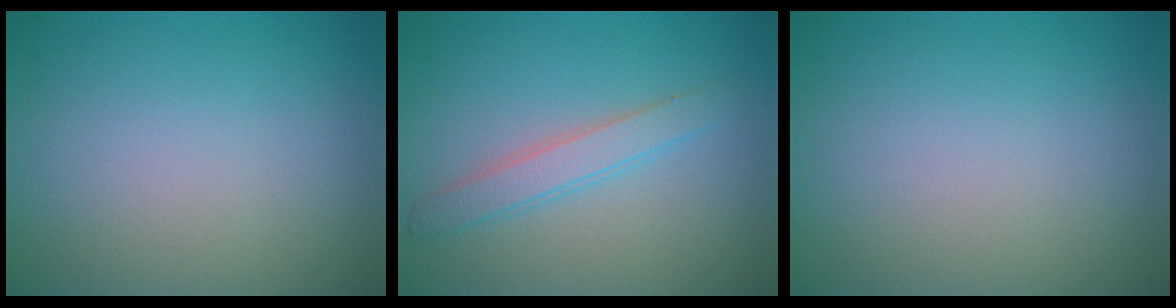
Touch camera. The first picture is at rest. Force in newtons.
{"total": 2.2, "press": 2.2, "slide": 0.1}
{"total": 0.0}